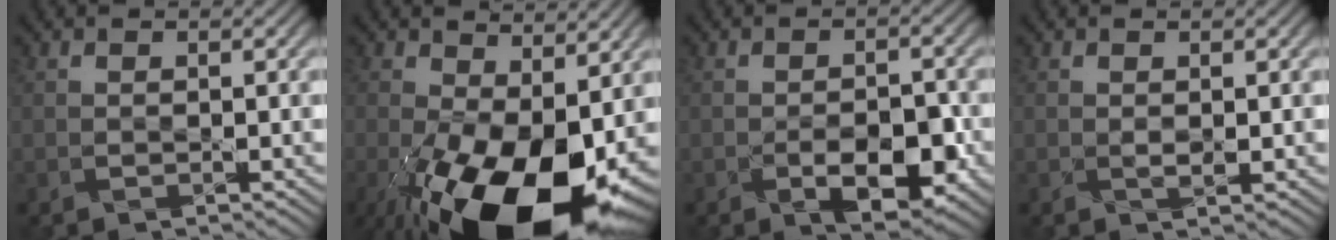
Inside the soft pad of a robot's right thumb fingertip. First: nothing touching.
{"total": 18.4, "force": [-5.6, 9.6, 14.7], "torque": [-0.274, -0.051, -0.068]}
{"total": 6.0, "force": [-2.3, 2.9, 4.7], "torque": [-0.072, -0.003, -0.032]}
{"total": 1.1, "force": [0.2, 0.5, 0.9], "torque": [-0.017, -0.003, 0.003]}